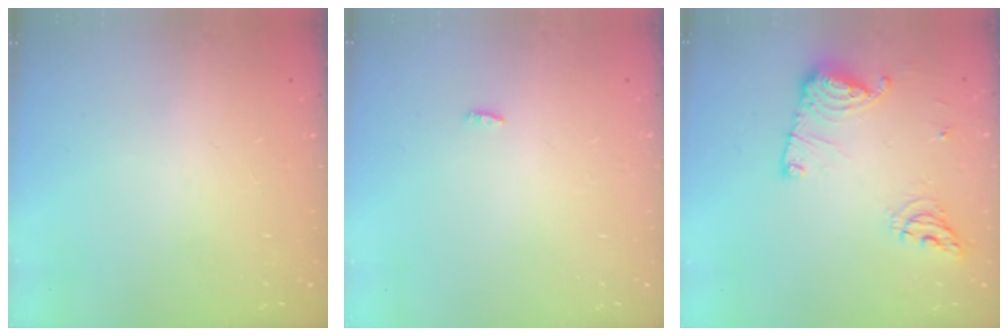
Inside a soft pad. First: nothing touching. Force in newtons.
{"total": 6.6, "press": 2.7, "slide": 6.1}
{"total": 13.5, "press": 13.4, "slide": 1.2}